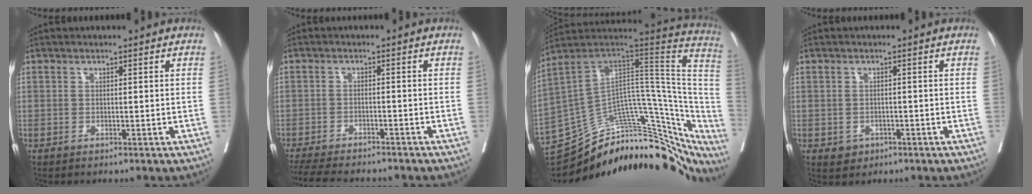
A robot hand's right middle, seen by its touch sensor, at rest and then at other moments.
{"total": 13.1, "force": [-11.5, 2.5, 5.7], "torque": [-0.106, -0.024, -0.159]}
{"total": 36.6, "force": [-28.8, 13.5, 18.2], "torque": [-0.188, 0.038, -0.374]}
{"total": 2.2, "force": [-1.0, 1.9, 0.7], "torque": [-0.008, 0.003, -0.005]}